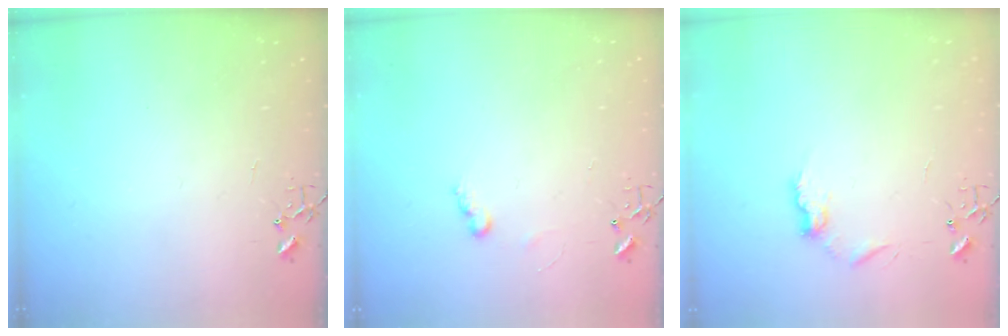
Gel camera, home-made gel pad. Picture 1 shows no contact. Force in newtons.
{"total": 5.0, "press": 5.0, "slide": 0.5}
{"total": 7.8, "press": 7.8, "slide": 0.4}